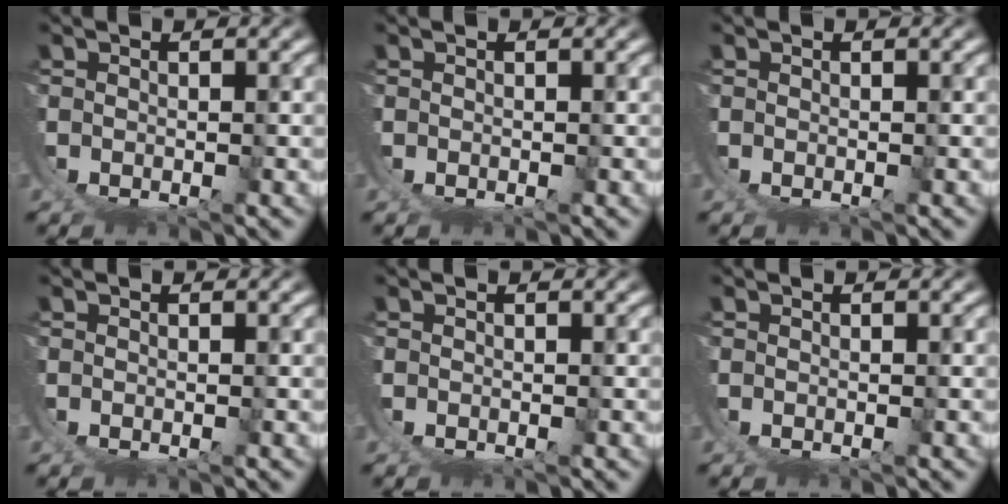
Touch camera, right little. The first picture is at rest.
{"total": 0.0}
{"total": 0.0}
{"total": 0.0}
{"total": 0.0}
{"total": 0.0}